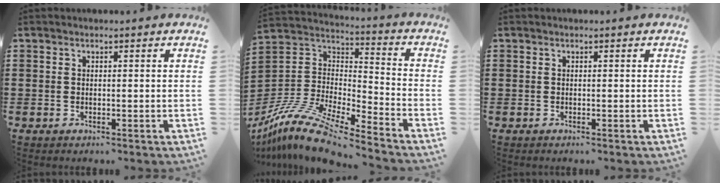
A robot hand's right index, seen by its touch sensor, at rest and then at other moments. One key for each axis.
{"total": 13.2, "fx": -10.9, "fy": 2.6, "fz": 7.0, "tx": -0.156, "ty": 0.021, "tz": -0.217}
{"total": 0.0}